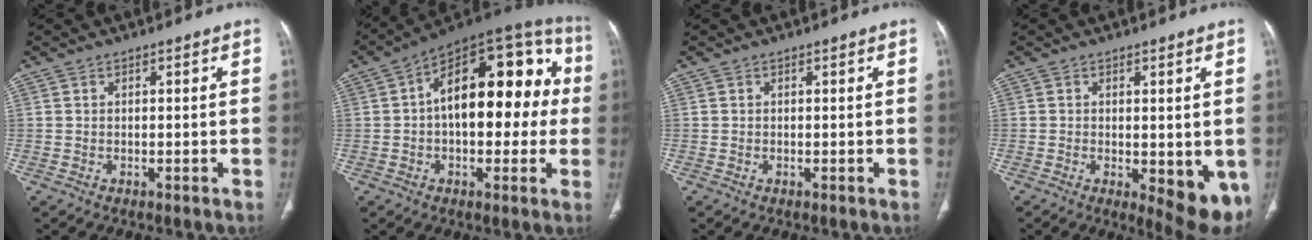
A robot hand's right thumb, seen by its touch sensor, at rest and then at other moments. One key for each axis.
{"total": 22.7, "fx": 1.8, "fy": 12.1, "fz": 19.1, "tx": -0.239, "ty": 0.052, "tz": 0.013}
{"total": 0.0}
{"total": 9.3, "fx": -2.0, "fy": 3.7, "fz": 8.3, "tx": -0.094, "ty": -0.020, "tz": -0.015}